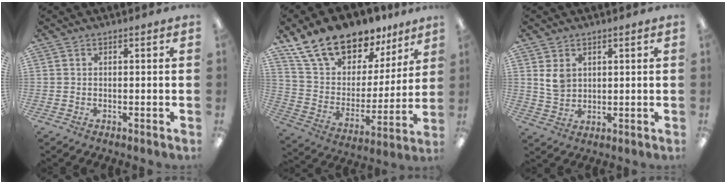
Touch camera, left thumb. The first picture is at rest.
{"total": 17.7, "force": [14.6, 8.4, 5.5], "torque": [-0.123, -0.101, 0.270]}
{"total": 5.0, "force": [2.2, 3.9, 2.3], "torque": [-0.036, -0.001, 0.040]}